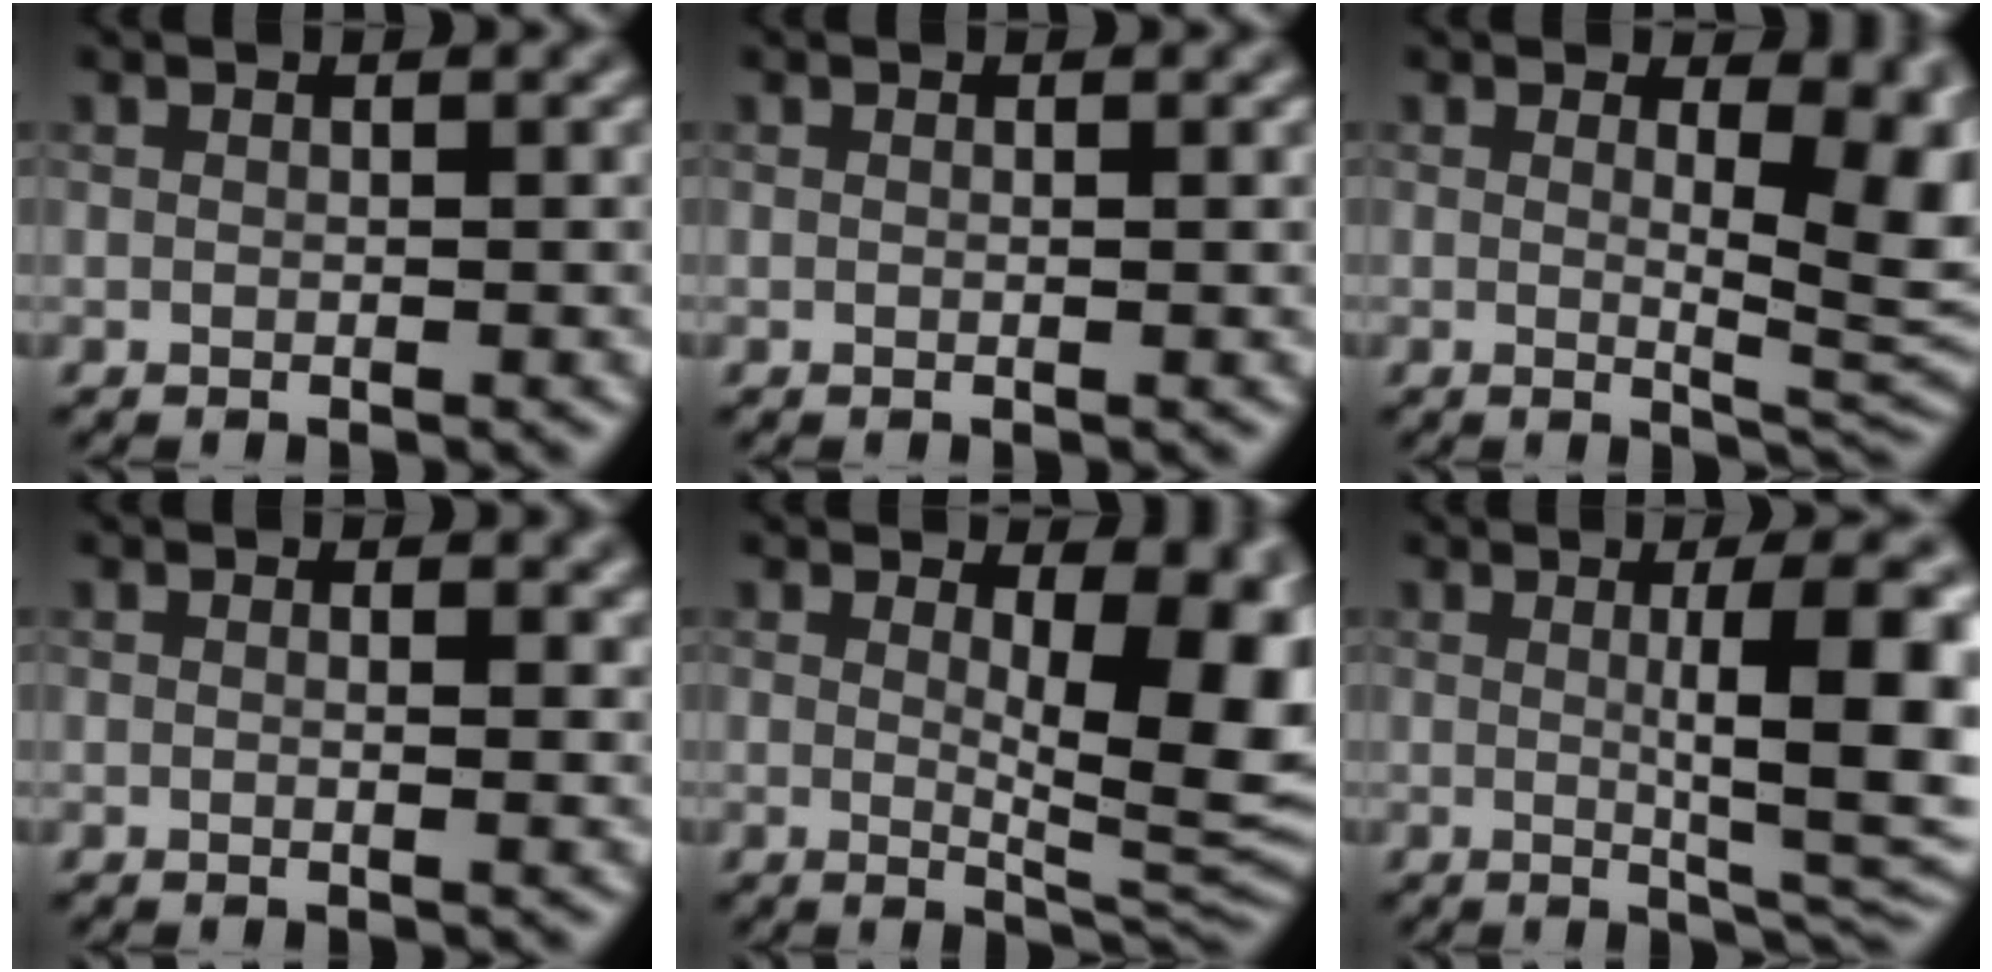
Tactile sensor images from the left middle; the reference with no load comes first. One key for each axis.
{"total": 0.0}
{"total": 7.6, "fx": 1.8, "fy": 3.3, "fz": 6.6, "tx": -0.055, "ty": -0.009, "tz": 0.032}
{"total": 1.3, "fx": 0.4, "fy": 0.5, "fz": 1.1, "tx": -0.013, "ty": -0.005, "tz": 0.008}
{"total": 8.4, "fx": 1.9, "fy": 3.2, "fz": 7.6, "tx": -0.091, "ty": -0.015, "tz": 0.041}
{"total": 8.5, "fx": 0.6, "fy": 2.0, "fz": 8.2, "tx": -0.104, "ty": -0.004, "tz": 0.014}